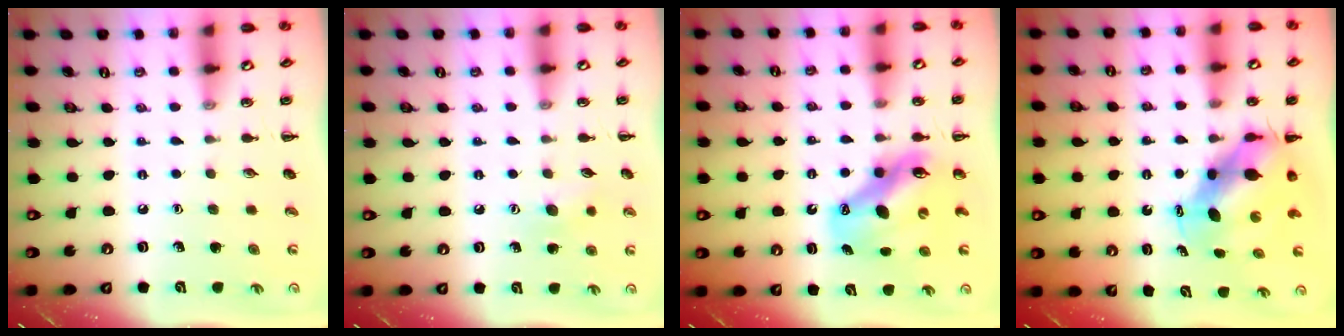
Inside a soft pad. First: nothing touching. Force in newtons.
{"total": 7.7, "press": 7.5, "slide": 1.8}
{"total": 10.7, "press": 10.3, "slide": 2.8}
{"total": 7.6, "press": 7.4, "slide": 1.8}